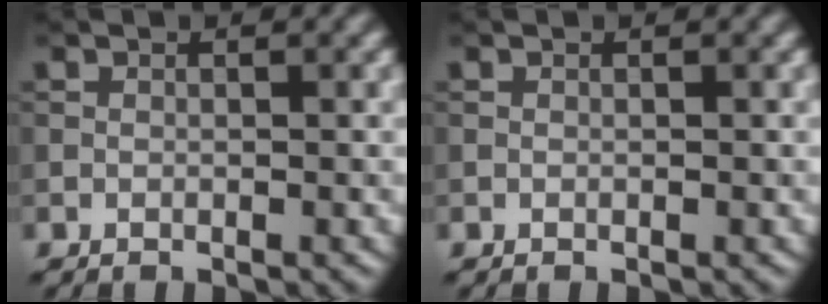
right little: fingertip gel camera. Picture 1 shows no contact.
{"total": 0.0}